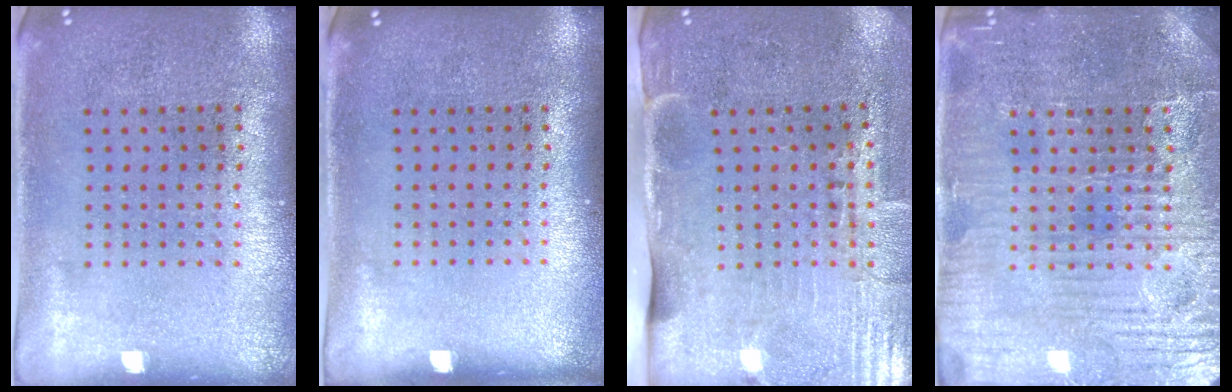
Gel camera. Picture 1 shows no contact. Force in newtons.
{"total": 0.0}
{"total": 4.5, "press": 3.7, "slide": 2.6}
{"total": 4.6, "press": 4.4, "slide": 1.2}